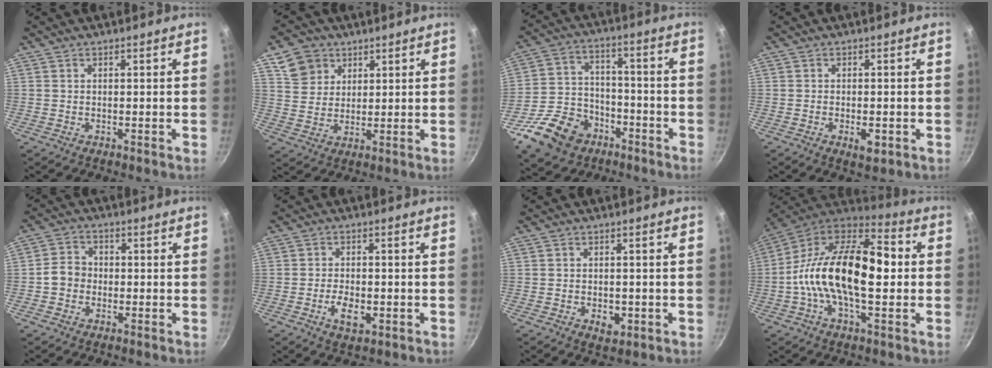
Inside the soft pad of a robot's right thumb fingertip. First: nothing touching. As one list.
[{"total": 7.8, "force": [4.1, 6.3, 2.2], "torque": [-0.014, -0.001, 0.079]}, {"total": 15.6, "force": [-8.4, 11.0, 7.1], "torque": [-0.117, 0.052, -0.139]}, {"total": 3.4, "force": [-1.2, 1.5, 2.8], "torque": [-0.040, 0.003, -0.015]}, {"total": 4.7, "force": [-1.0, 4.1, 2.1], "torque": [-0.018, 0.018, -0.028]}, {"total": 5.2, "force": [-1.7, 2.7, 4.1], "torque": [-0.071, 0.009, -0.028]}, {"total": 3.7, "force": [-1.2, 2.4, 2.6], "torque": [-0.029, 0.005, -0.011]}, {"total": 23.3, "force": [-0.3, 11.9, 20.1], "torque": [-0.335, 0.042, -0.031]}]